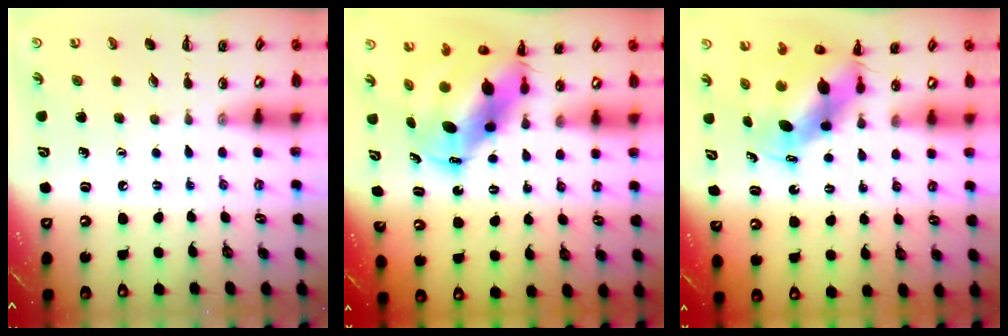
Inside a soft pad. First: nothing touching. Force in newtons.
{"total": 9.6, "press": 9.3, "slide": 2.5}
{"total": 5.8, "press": 5.7, "slide": 1.2}